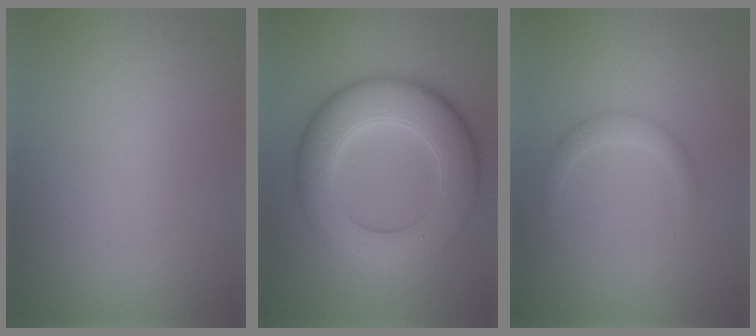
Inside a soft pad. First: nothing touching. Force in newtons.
{"total": 8.4, "press": 8.4, "slide": 0.1}
{"total": 1.4, "press": 1.4, "slide": 0.0}